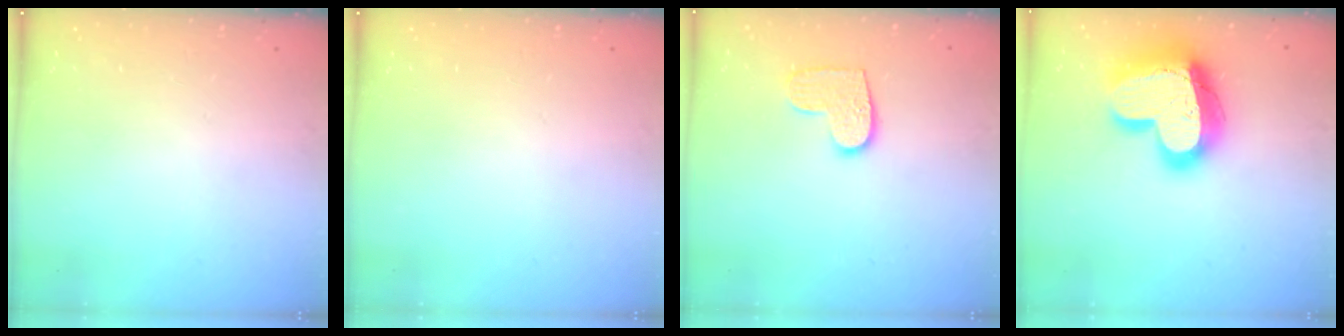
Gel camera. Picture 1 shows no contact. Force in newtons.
{"total": 0.0}
{"total": 8.6, "press": 8.6, "slide": 0.3}
{"total": 23.4, "press": 23.3, "slide": 1.9}